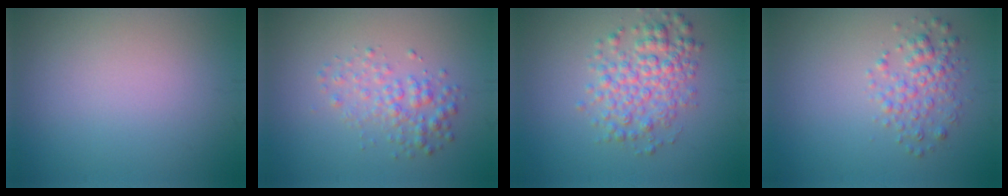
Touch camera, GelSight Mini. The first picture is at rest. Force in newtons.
{"total": 2.5, "press": 2.5, "slide": 0.0}
{"total": 4.4, "press": 4.4, "slide": 0.1}
{"total": 2.6, "press": 2.6, "slide": 0.0}